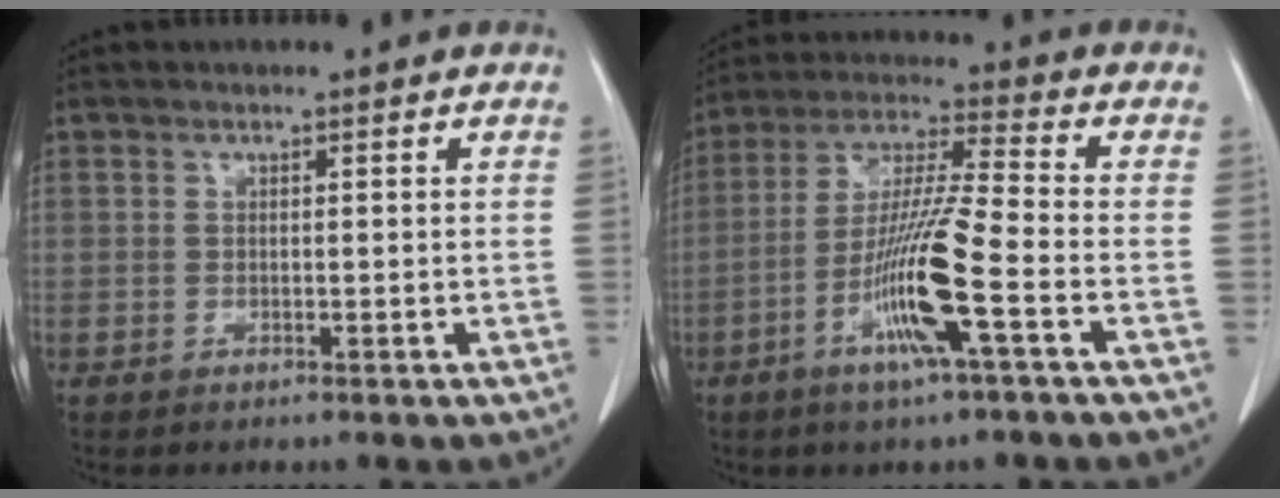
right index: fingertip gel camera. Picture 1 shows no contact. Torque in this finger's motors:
{"motor_torque": [1.81, -0.33, 0.40, 0.21]}